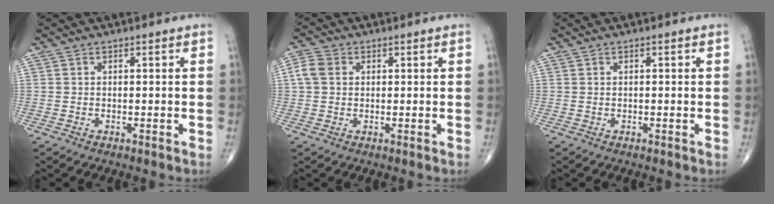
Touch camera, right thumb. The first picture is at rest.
{"total": 3.9, "force": [0.7, 3.1, 2.2], "torque": [-0.048, 0.011, 0.009]}
{"total": 0.0}